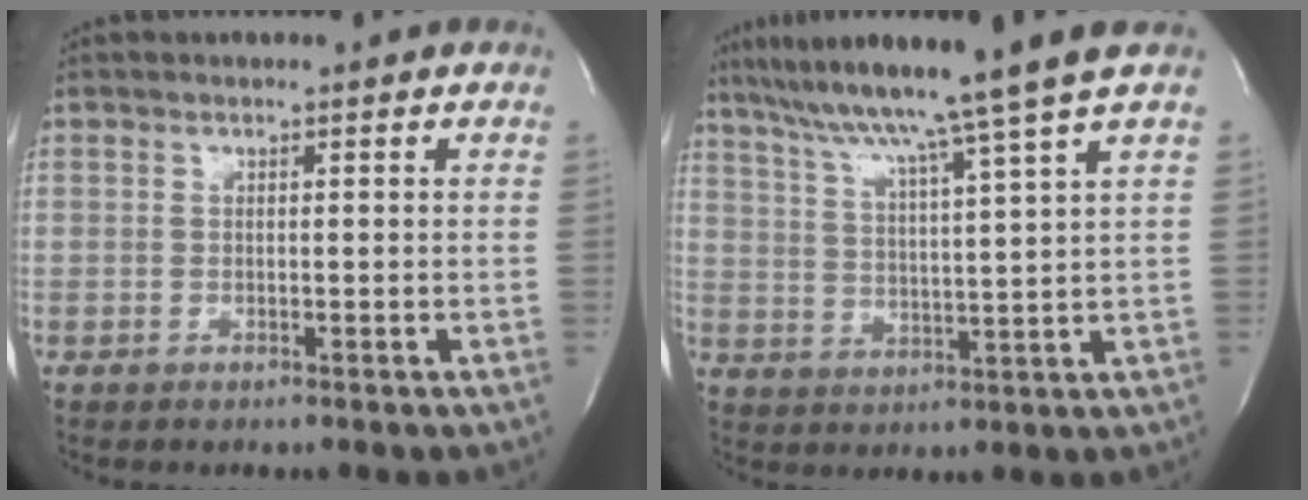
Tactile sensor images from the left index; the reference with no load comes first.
{"total": 13.0, "force": [10.0, -3.1, 7.8], "torque": [-0.129, -0.013, 0.158]}